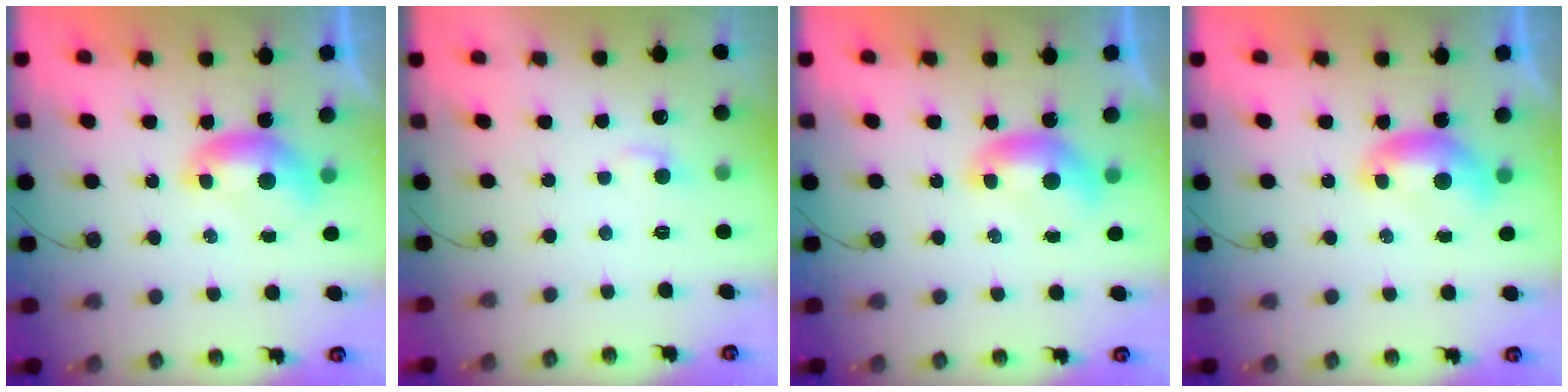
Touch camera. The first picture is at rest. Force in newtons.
{"total": 2.1, "press": 2.1, "slide": 0.4}
{"total": 0.0}
{"total": 0.0}